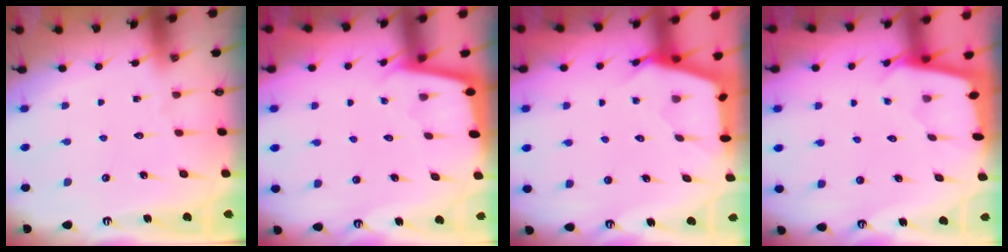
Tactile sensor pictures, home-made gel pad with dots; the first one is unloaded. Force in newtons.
{"total": 2.8, "press": 2.8, "slide": 0.2}
{"total": 2.5, "press": 2.5, "slide": 0.3}
{"total": 1.8, "press": 1.8, "slide": 0.2}